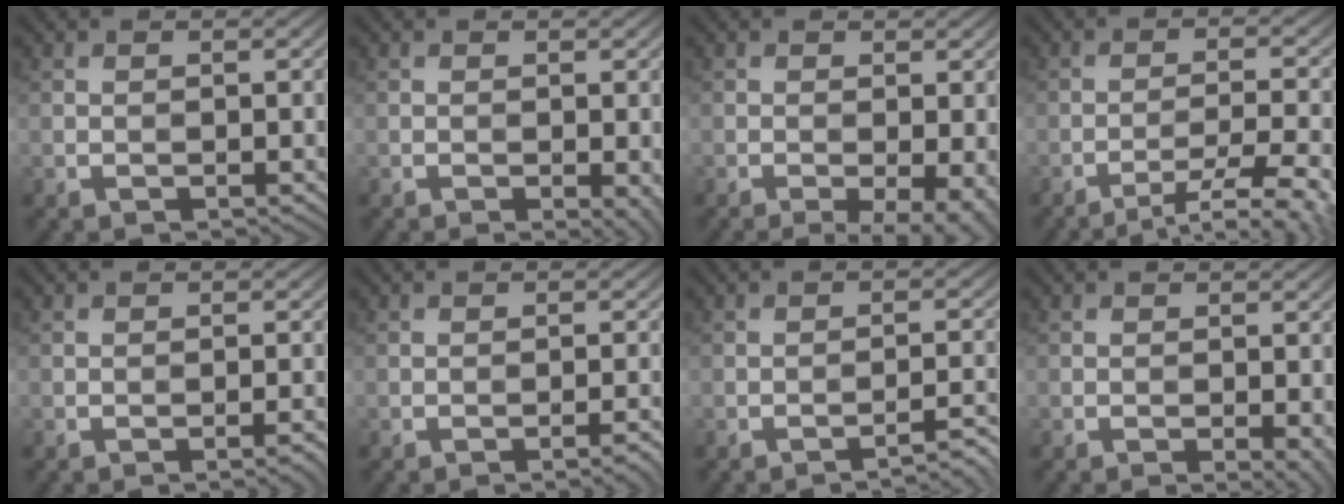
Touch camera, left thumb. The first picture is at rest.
{"total": 1.9, "force": [-0.6, 0.6, 1.7], "torque": [-0.022, -0.007, -0.005]}
{"total": 4.8, "force": [-1.9, 1.4, 4.2], "torque": [-0.061, -0.009, -0.022]}
{"total": 8.4, "force": [-5.9, 1.3, 5.8], "torque": [-0.099, 0.002, -0.082]}
{"total": 1.4, "force": [-0.8, 0.2, 1.1], "torque": [-0.012, 0.004, -0.014]}
{"total": 1.7, "force": [-1.1, 0.3, 1.3], "torque": [-0.015, 0.006, -0.018]}
{"total": 3.6, "force": [-2.9, 0.3, 2.0], "torque": [-0.029, 0.016, -0.046]}
{"total": 1.9, "force": [-0.6, 0.5, 1.7], "torque": [-0.023, -0.006, -0.006]}